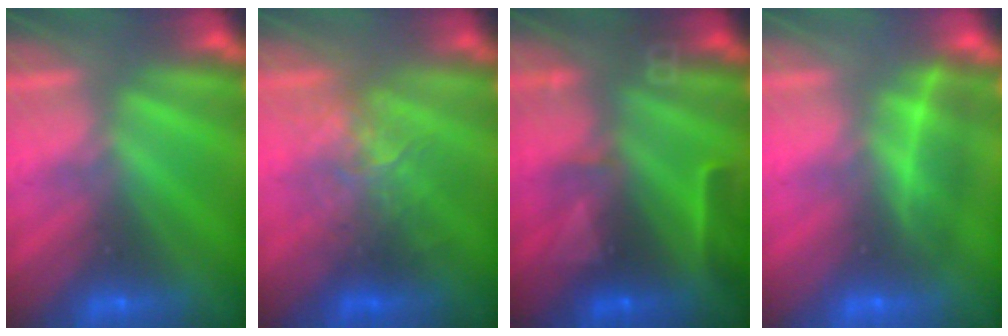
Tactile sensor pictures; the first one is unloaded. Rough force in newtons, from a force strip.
{"total": 2.4}
{"total": 8.3}
{"total": 1.9}